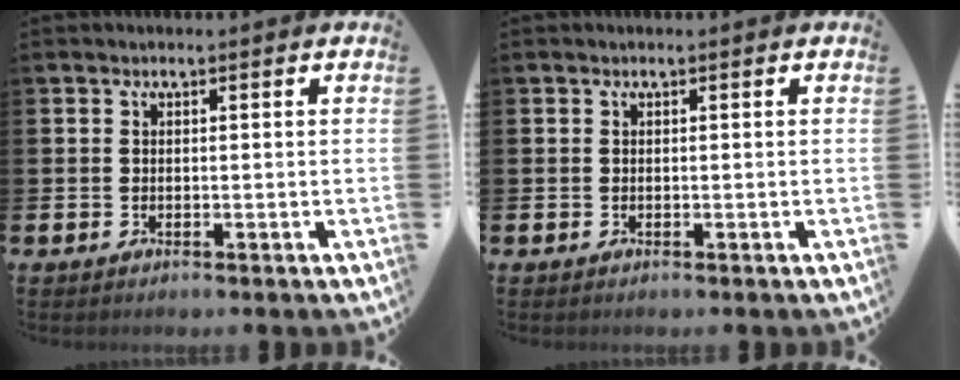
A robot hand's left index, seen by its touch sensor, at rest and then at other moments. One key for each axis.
{"total": 0.0}